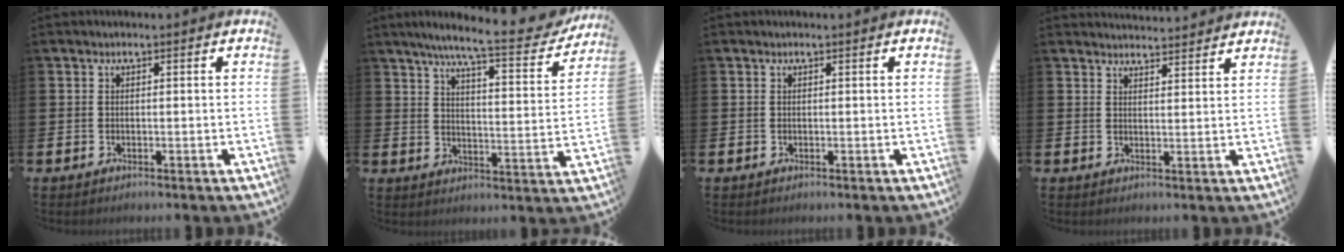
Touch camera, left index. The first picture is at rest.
{"total": 8.7, "force": [7.5, 0.7, 4.3], "torque": [-0.095, -0.048, 0.125]}
{"total": 0.0}
{"total": 3.4, "force": [3.4, 0.1, -0.2], "torque": [-0.003, -0.020, 0.062]}